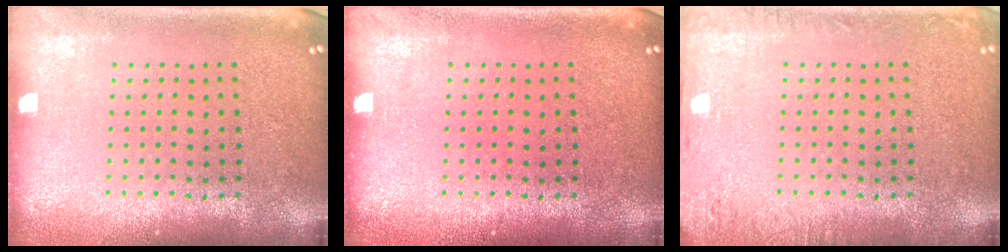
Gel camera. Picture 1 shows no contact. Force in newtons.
{"total": 0.0}
{"total": 1.7, "press": 1.7, "slide": 0.2}